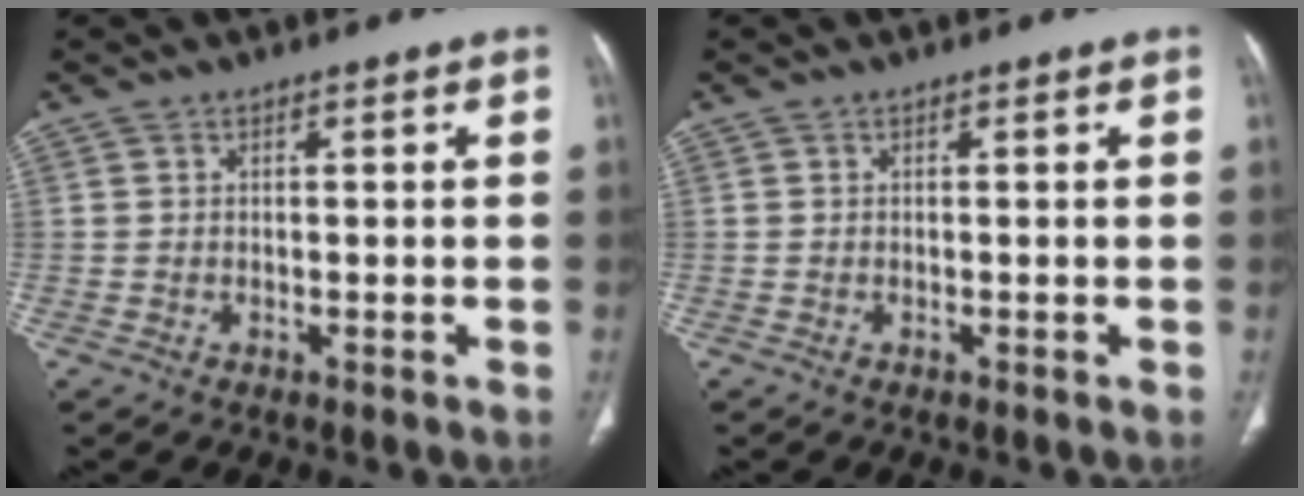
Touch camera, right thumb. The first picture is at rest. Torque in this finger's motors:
{"motor_torque": [0.00, 0.00, -0.01, -0.01, 0.03]}